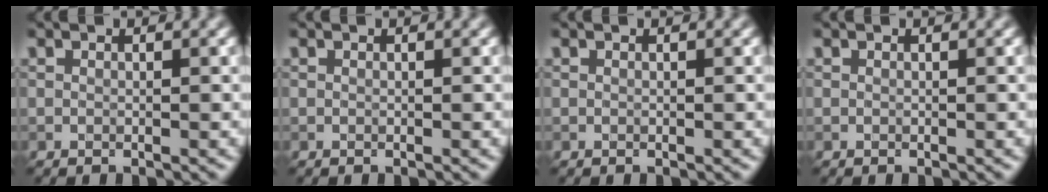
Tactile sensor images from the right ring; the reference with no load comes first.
{"total": 0.0}
{"total": 0.0}
{"total": 0.0}